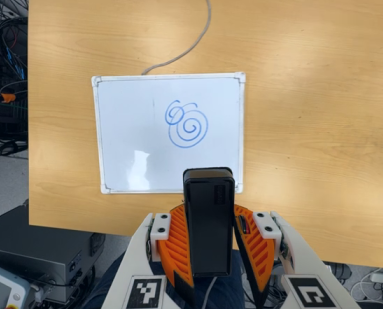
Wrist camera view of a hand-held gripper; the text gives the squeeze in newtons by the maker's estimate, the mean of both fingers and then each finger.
{"total": 6.2, "left": 6.3, "right": 6.0}